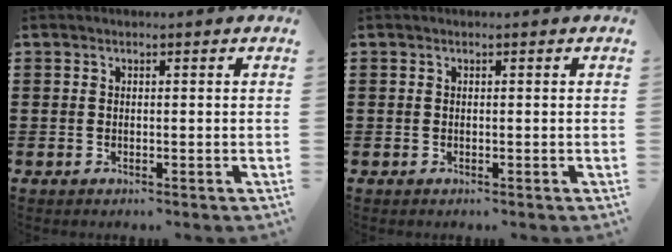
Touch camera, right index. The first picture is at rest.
{"total": 0.0}